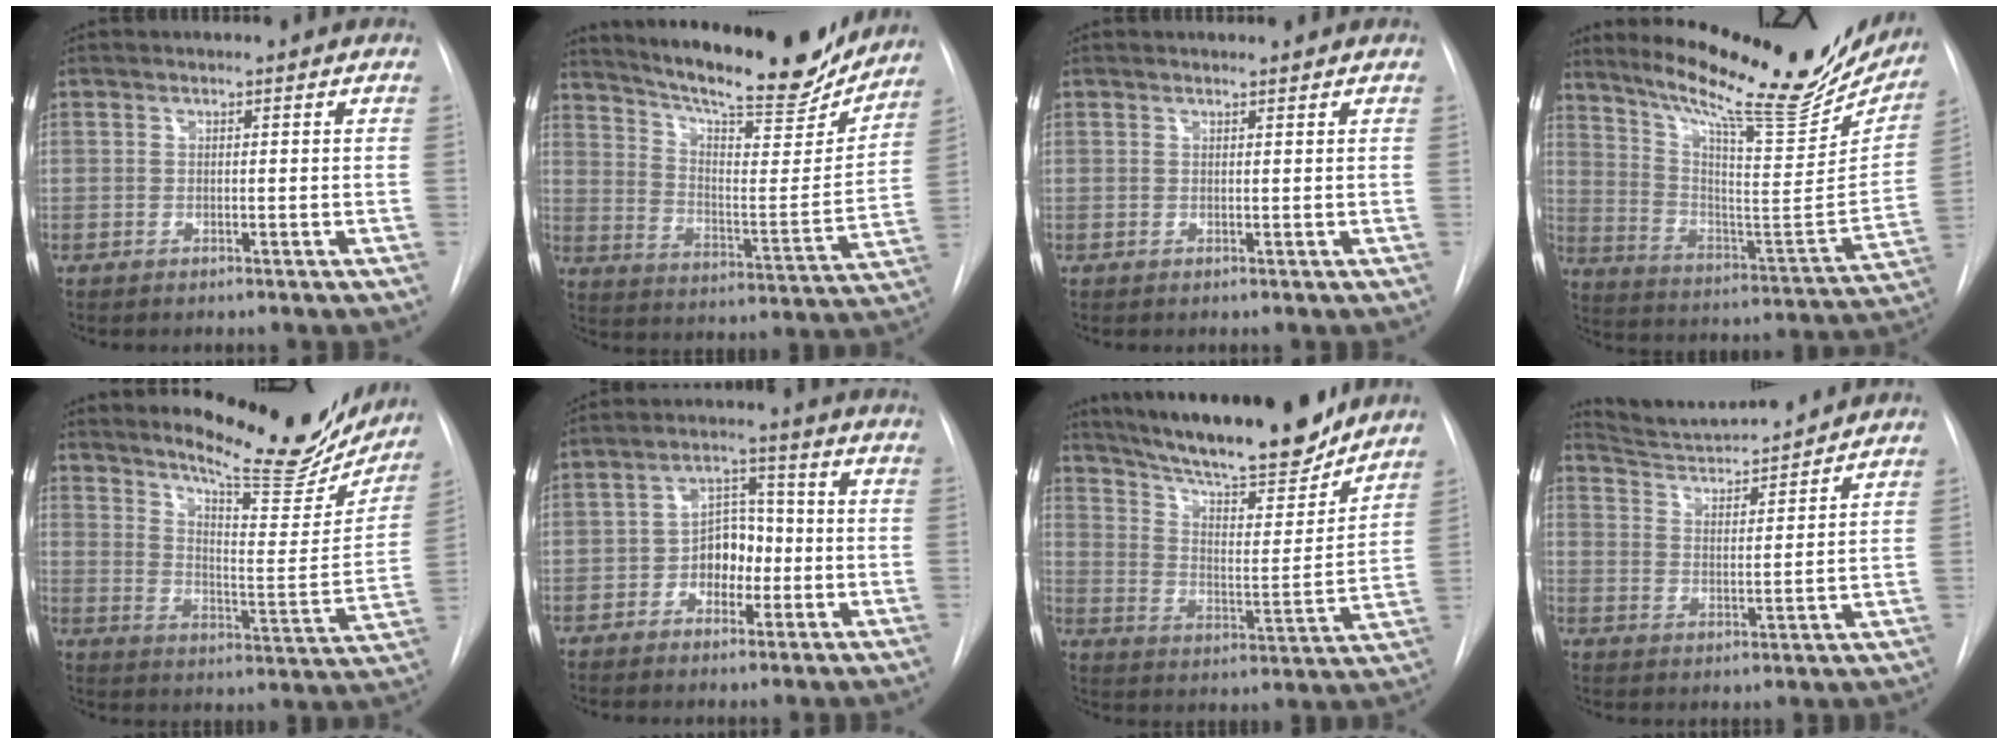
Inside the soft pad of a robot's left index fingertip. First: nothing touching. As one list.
[{"total": 22.8, "force": [20.1, 4.0, 9.8], "torque": [-0.162, -0.033, 0.284]}, {"total": 1.3, "force": [1.3, 0.1, 0.1], "torque": [-0.007, 0.005, 0.018]}, {"total": 26.7, "force": [22.3, 4.4, 14.0], "torque": [-0.222, -0.059, 0.314]}, {"total": 19.7, "force": [17.5, 3.5, 8.4], "torque": [-0.118, -0.052, 0.234]}, {"total": 6.2, "force": [-1.7, 4.2, 4.3], "torque": [-0.071, 0.024, -0.031]}, {"total": 22.2, "force": [19.3, 3.5, 10.5], "torque": [-0.177, -0.007, 0.287]}, {"total": 12.8, "force": [12.3, 0.8, 3.5], "torque": [-0.064, 0.006, 0.194]}]